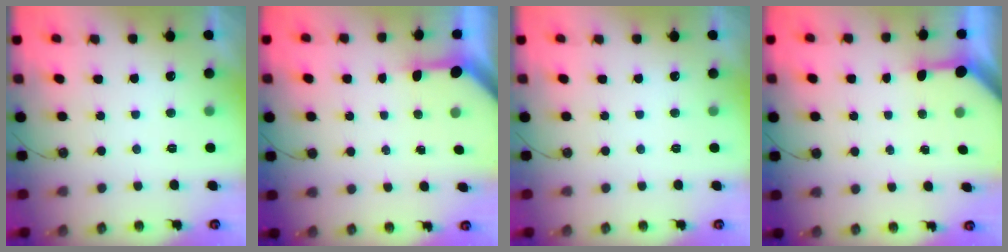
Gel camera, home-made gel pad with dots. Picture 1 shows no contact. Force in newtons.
{"total": 3.4, "press": 3.3, "slide": 0.4}
{"total": 0.0}
{"total": 3.3, "press": 3.3, "slide": 0.4}